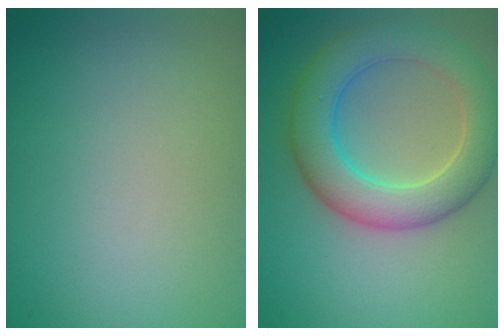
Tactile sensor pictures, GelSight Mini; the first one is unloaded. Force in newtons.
{"total": 6.8, "press": 6.8, "slide": 0.5}